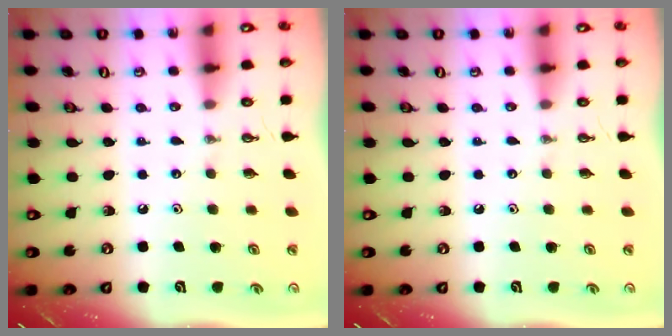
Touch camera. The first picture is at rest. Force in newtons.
{"total": 0.0}